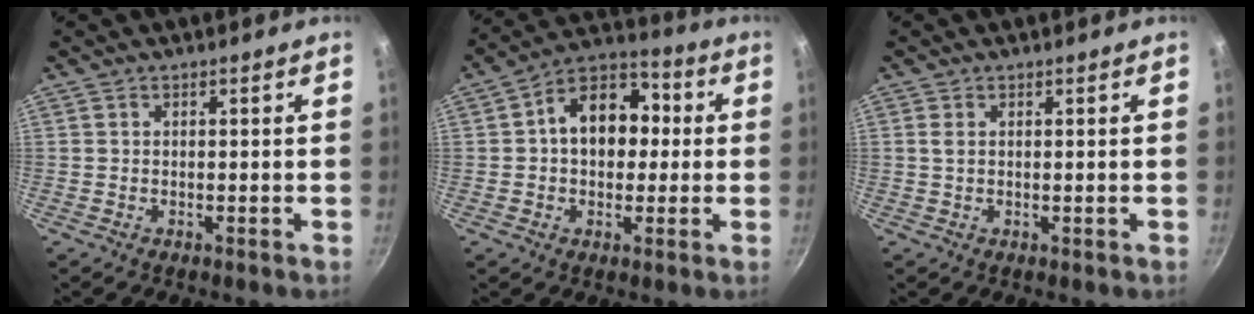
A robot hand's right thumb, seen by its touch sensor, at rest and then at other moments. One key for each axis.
{"total": 13.8, "fx": 1.3, "fy": 10.0, "fz": 9.4, "tx": -0.094, "ty": 0.033, "tz": 0.001}
{"total": 1.1, "fx": 0.4, "fy": 0.5, "fz": 0.9, "tx": -0.020, "ty": 0.000, "tz": 0.007}